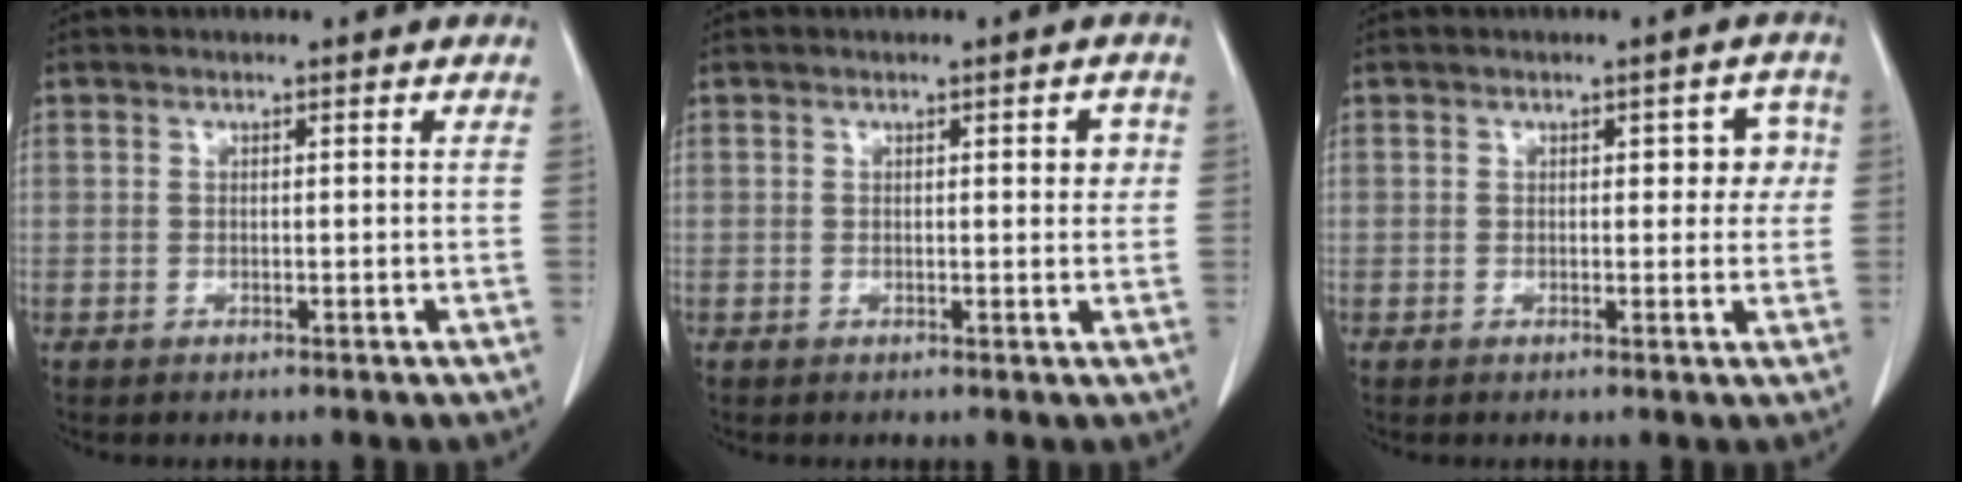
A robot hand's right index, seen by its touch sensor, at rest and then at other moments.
{"total": 2.3, "force": [0.6, 0.8, 2.1], "torque": [-0.021, 0.001, 0.006]}
{"total": 3.9, "force": [0.8, 2.1, 3.2], "torque": [-0.025, 0.018, 0.008]}